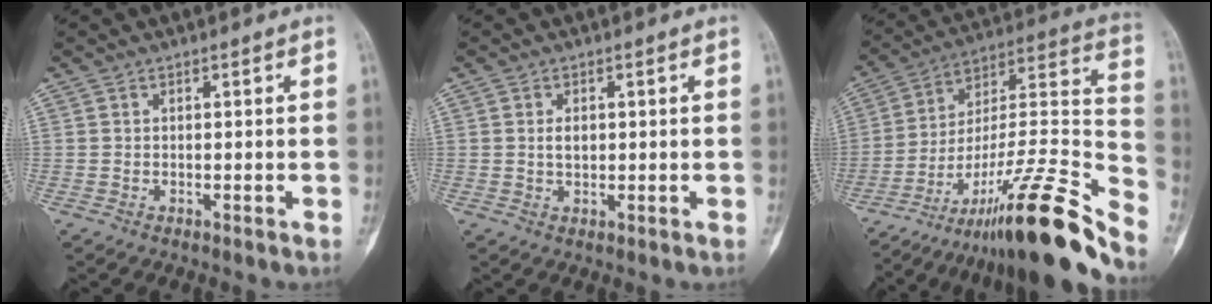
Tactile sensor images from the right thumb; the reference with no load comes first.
{"total": 2.3, "force": [0.3, 1.4, 1.7], "torque": [-0.022, -0.001, 0.007]}
{"total": 30.0, "force": [-21.1, 4.8, 20.8], "torque": [-0.258, 0.099, -0.336]}